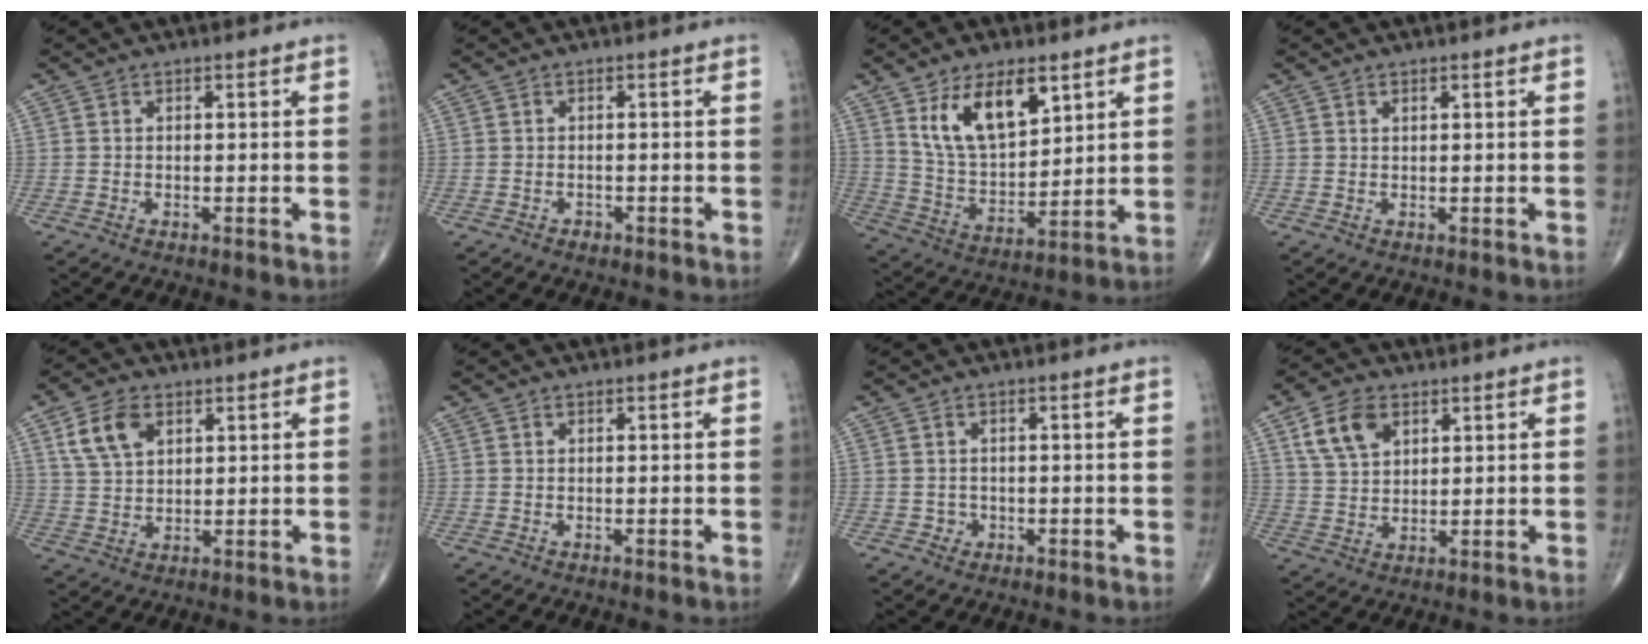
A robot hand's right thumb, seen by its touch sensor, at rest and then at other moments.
{"total": 1.0, "force": [-0.6, 0.7, 0.3], "torque": [-0.003, 0.004, -0.010]}
{"total": 13.9, "force": [7.1, 7.0, 9.7], "torque": [-0.147, -0.035, 0.144]}
{"total": 0.6, "force": [0.4, 0.2, 0.4], "torque": [-0.007, -0.001, 0.008]}
{"total": 7.7, "force": [3.4, 4.8, 5.0], "torque": [-0.084, -0.008, 0.070]}
{"total": 0.0}
{"total": 1.5, "force": [-0.5, 1.4, 0.2], "torque": [0.006, 0.006, -0.010]}
{"total": 8.3, "force": [3.9, 5.3, 5.0], "torque": [-0.080, -0.010, 0.078]}